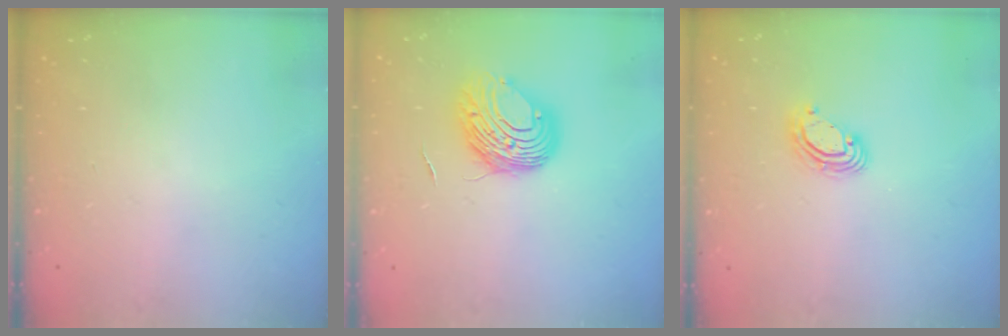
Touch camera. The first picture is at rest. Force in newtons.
{"total": 9.2, "press": 9.2, "slide": 1.1}
{"total": 6.1, "press": 6.1, "slide": 0.5}